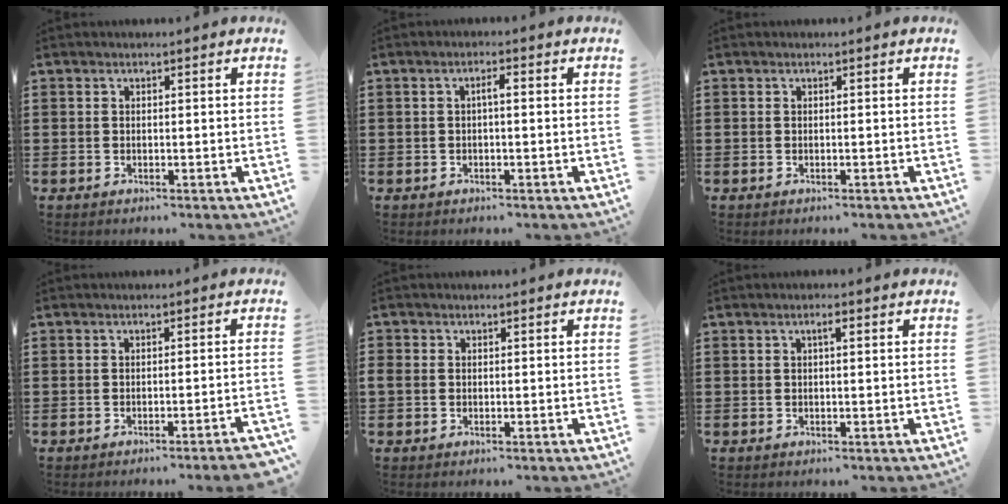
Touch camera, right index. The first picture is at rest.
{"total": 1.5, "force": [-0.1, 0.3, 1.5], "torque": [-0.029, 0.004, -0.004]}
{"total": 0.0}
{"total": 1.9, "force": [-1.5, -0.3, 1.1], "torque": [-0.019, 0.000, -0.029]}
{"total": 1.0, "force": [-0.1, 0.9, 0.4], "torque": [-0.010, 0.006, -0.004]}
{"total": 1.2, "force": [0.3, 0.2, 1.2], "torque": [-0.023, 0.004, 0.004]}